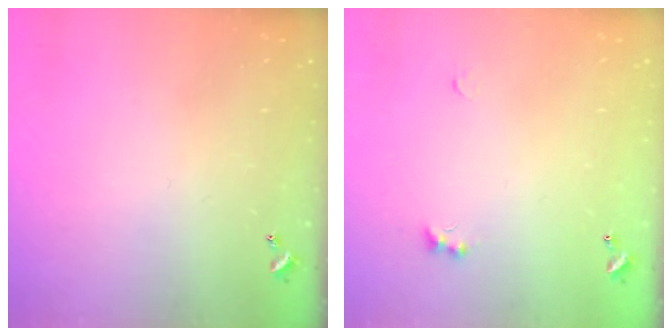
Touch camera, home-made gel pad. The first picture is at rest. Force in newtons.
{"total": 1.8, "press": 1.7, "slide": 0.4}